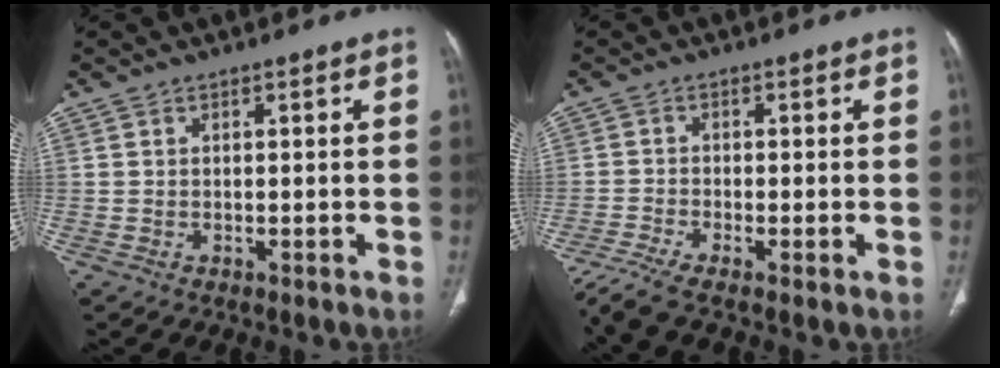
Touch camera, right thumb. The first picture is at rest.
{"total": 5.0, "force": [-3.7, -0.1, 3.4], "torque": [-0.096, 0.001, -0.078]}